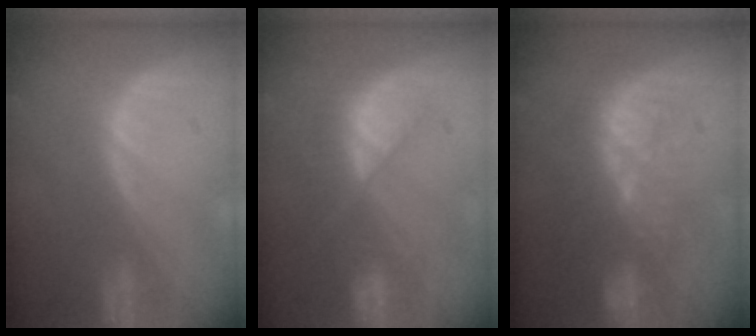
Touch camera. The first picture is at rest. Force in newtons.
{"total": 7.8, "press": 7.1, "slide": 3.1}
{"total": 9.5, "press": 9.1, "slide": 2.8}